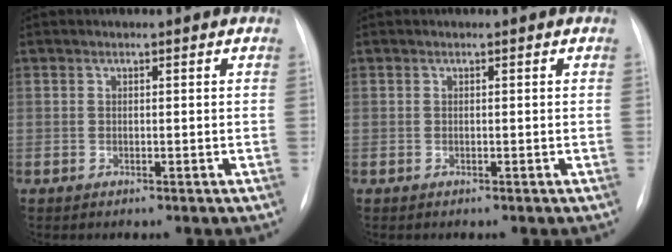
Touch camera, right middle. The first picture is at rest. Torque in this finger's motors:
{"motor_torque": [0.18, -0.24, 0.03, 0.00]}